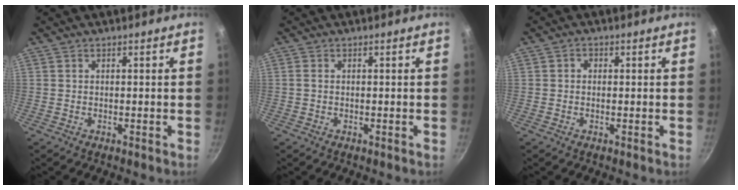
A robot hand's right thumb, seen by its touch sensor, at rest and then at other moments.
{"total": 0.9, "force": [0.0, 0.6, 0.6], "torque": [-0.013, 0.003, -0.002]}
{"total": 1.4, "force": [0.2, 1.2, 0.6], "torque": [-0.006, 0.003, -0.001]}